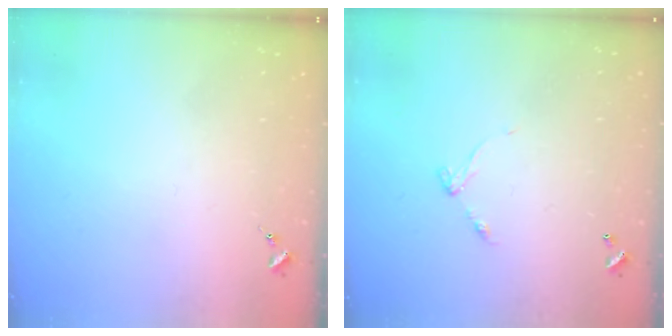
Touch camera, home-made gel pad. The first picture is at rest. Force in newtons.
{"total": 5.6, "press": 5.6, "slide": 0.5}